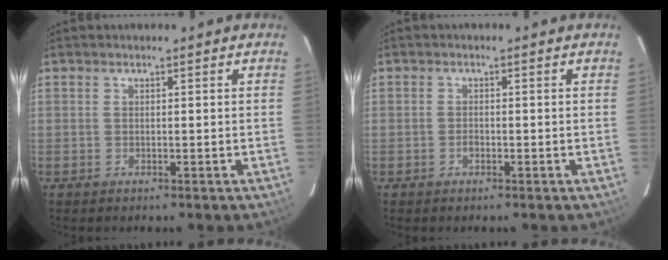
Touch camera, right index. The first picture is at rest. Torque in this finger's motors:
{"motor_torque": [0.16, -0.02, 0.08, 0.01]}